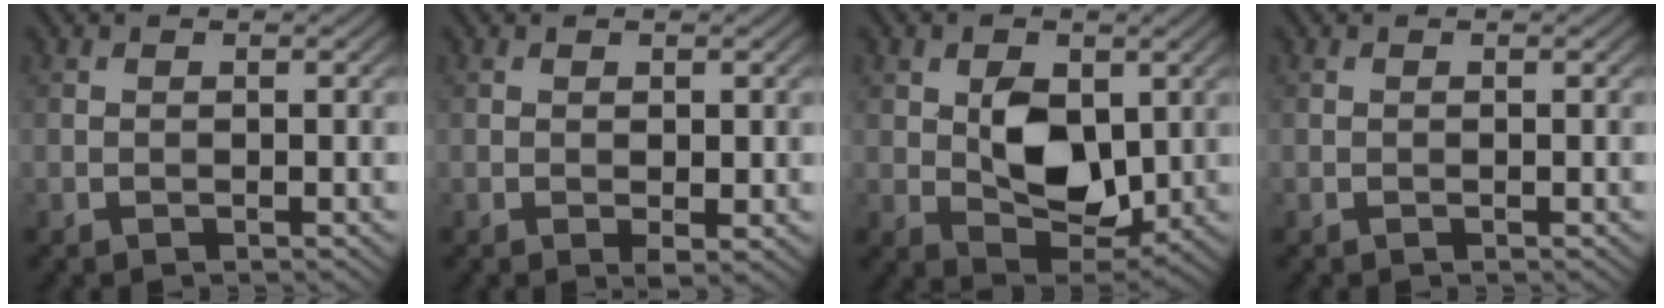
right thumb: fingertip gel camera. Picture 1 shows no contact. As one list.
[{"total": 1.2, "force": [0.0, 0.5, 1.1], "torque": [-0.017, -0.005, 0.000]}, {"total": 7.8, "force": [1.0, 5.1, 5.8], "torque": [-0.105, -0.009, 0.022]}, {"total": 0.0}]